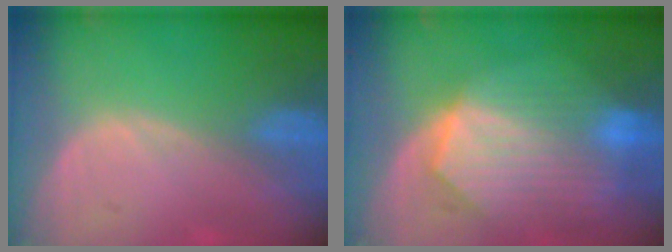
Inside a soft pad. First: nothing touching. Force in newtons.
{"total": 10.2, "press": 9.0, "slide": 4.9}